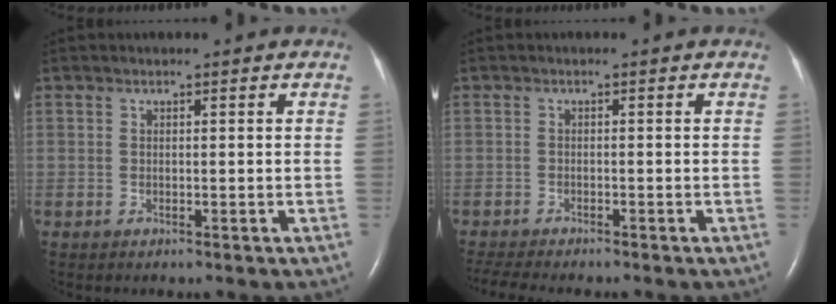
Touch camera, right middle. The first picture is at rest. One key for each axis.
{"total": 5.8, "fx": -5.2, "fy": 0.5, "fz": 2.6, "tx": -0.044, "ty": -0.010, "tz": -0.081}